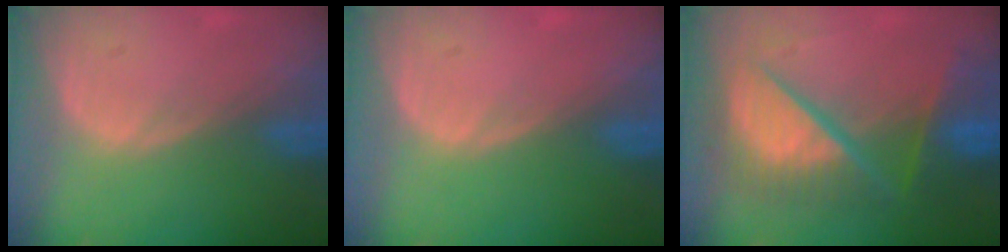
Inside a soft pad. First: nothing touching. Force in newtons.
{"total": 0.0}
{"total": 10.8, "press": 10.7, "slide": 1.3}